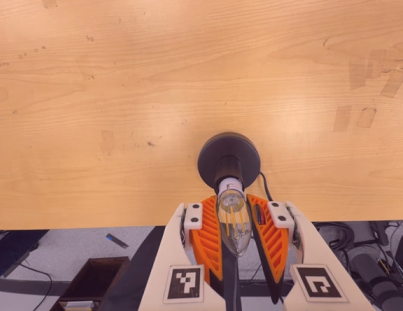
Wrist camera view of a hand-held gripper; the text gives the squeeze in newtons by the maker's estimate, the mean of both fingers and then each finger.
{"total": 12.0, "left": 11.3, "right": 12.7}